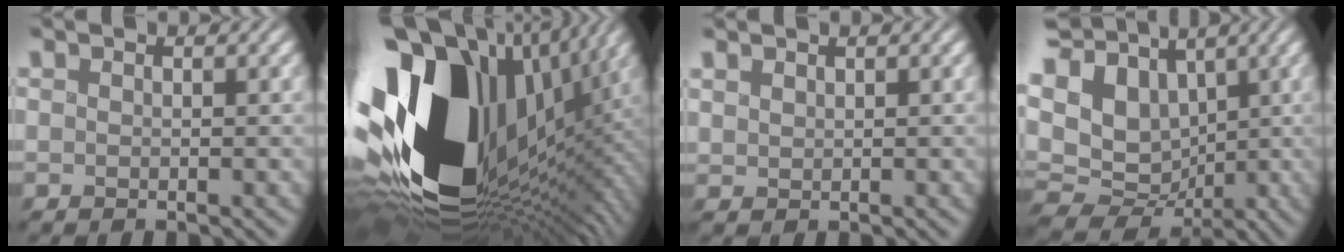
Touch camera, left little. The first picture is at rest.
{"total": 19.7, "force": [1.1, 12.3, 15.4], "torque": [-0.294, -0.050, 0.049]}
{"total": 0.9, "force": [0.9, 0.3, 0.1], "torque": [-0.005, 0.000, 0.022]}
{"total": 14.0, "force": [2.7, 10.7, 8.6], "torque": [-0.186, 0.014, 0.061]}